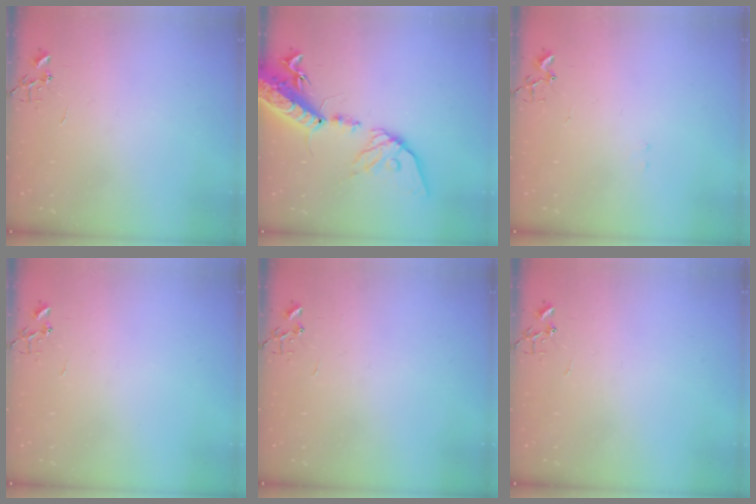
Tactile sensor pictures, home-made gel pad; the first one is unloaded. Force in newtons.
{"total": 19.5, "press": 19.0, "slide": 4.4}
{"total": 6.8, "press": 6.8, "slide": 0.6}
{"total": 0.0}
{"total": 0.0}
{"total": 0.0}